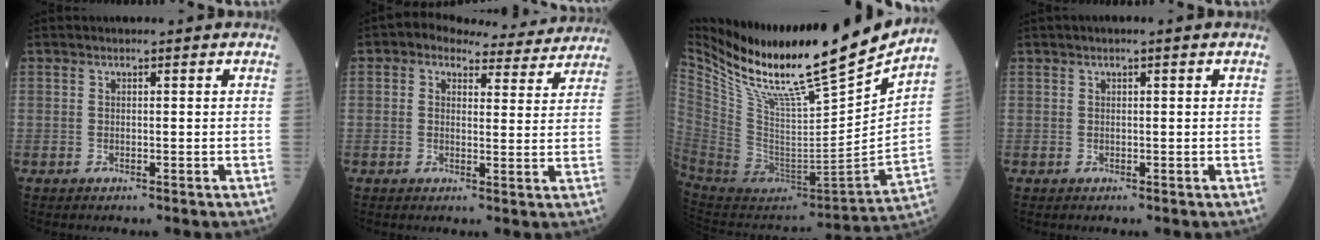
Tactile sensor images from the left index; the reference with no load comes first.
{"total": 10.4, "force": [9.1, 4.2, 2.8], "torque": [-0.018, 0.018, 0.095]}
{"total": 26.0, "force": [21.8, 0.8, 14.2], "torque": [-0.252, -0.068, 0.370]}
{"total": 0.8, "force": [0.2, 0.1, 0.8], "torque": [-0.017, 0.003, 0.002]}